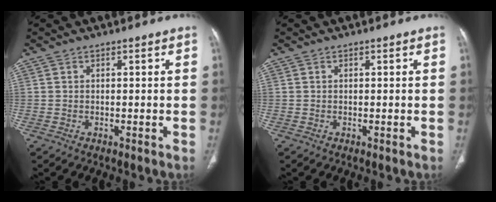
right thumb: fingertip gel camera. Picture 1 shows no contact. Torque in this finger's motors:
{"motor_torque": [0.03, 0.00, 0.02, -0.03, 0.01]}